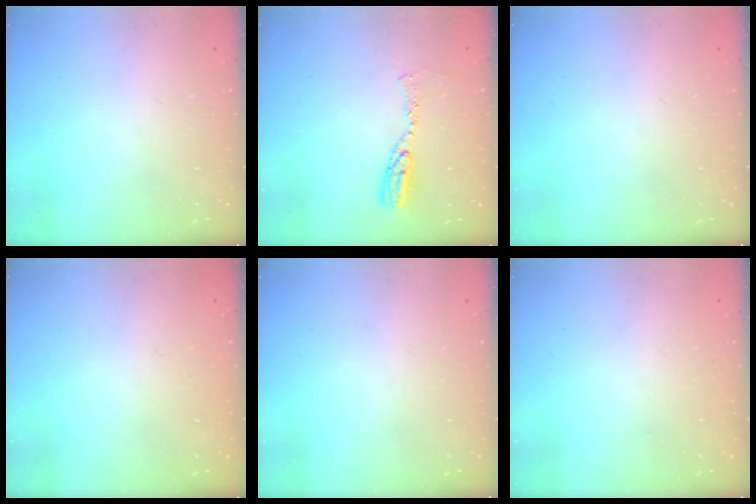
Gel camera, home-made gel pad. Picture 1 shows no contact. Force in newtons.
{"total": 8.2, "press": 8.1, "slide": 0.7}
{"total": 0.0}
{"total": 0.0}
{"total": 0.0}
{"total": 9.0, "press": 1.4, "slide": 8.9}